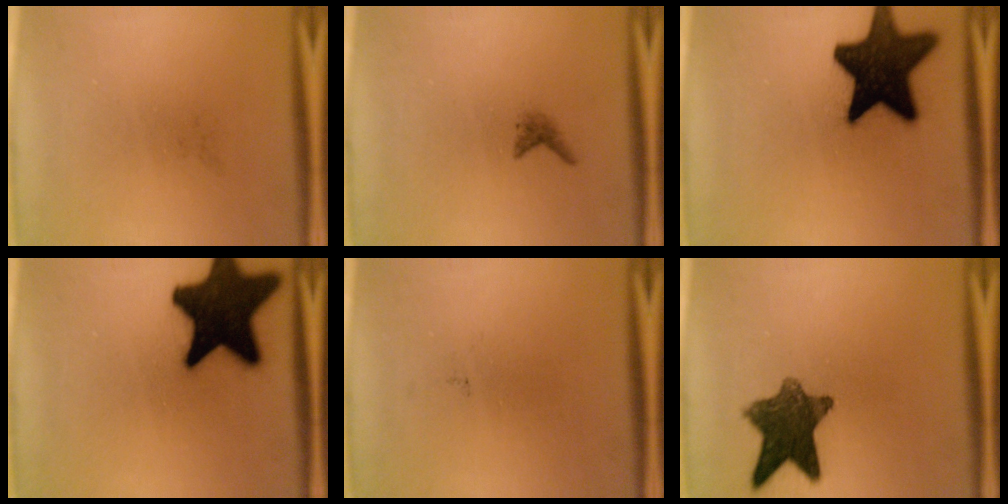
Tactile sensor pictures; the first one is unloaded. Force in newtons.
{"total": 1.0}
{"total": 19.1}
{"total": 19.8}
{"total": 0.0}
{"total": 10.1}